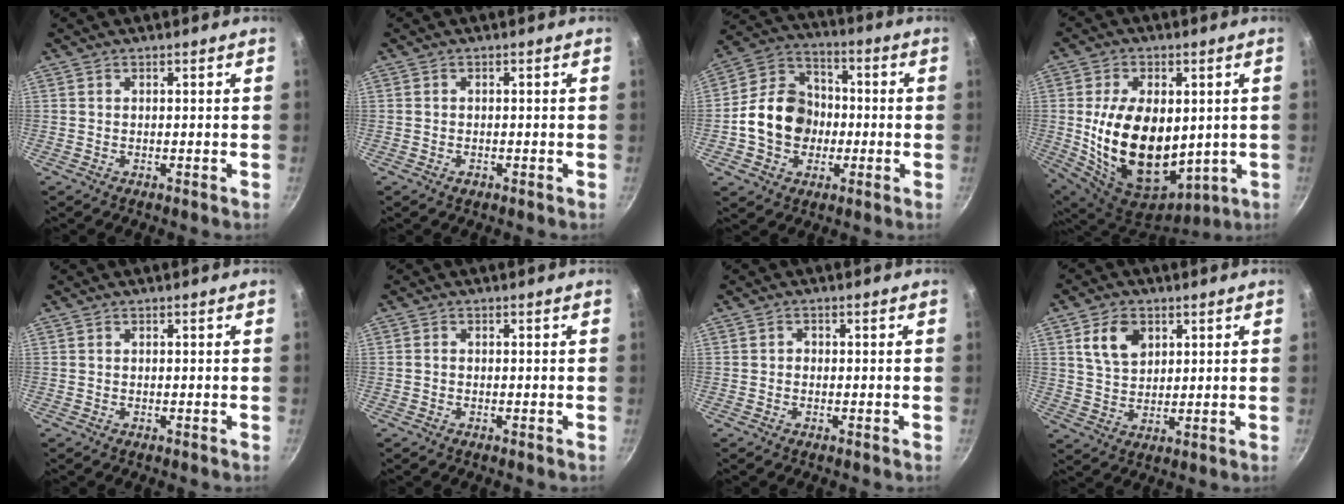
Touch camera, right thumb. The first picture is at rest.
{"total": 1.0, "force": [-0.6, 0.7, 0.5], "torque": [-0.007, 0.001, -0.009]}
{"total": 14.6, "force": [-1.9, 12.0, 8.0], "torque": [-0.112, 0.034, -0.044]}
{"total": 21.1, "force": [0.7, 13.5, 16.3], "torque": [-0.271, -0.026, 0.034]}
{"total": 0.0}
{"total": 0.7, "force": [-0.2, 0.6, 0.3], "torque": [-0.005, 0.002, -0.006]}
{"total": 0.9, "force": [-0.1, 0.8, 0.4], "torque": [-0.005, 0.004, -0.004]}
{"total": 7.8, "force": [3.2, 5.4, 4.6], "torque": [-0.067, -0.010, 0.061]}